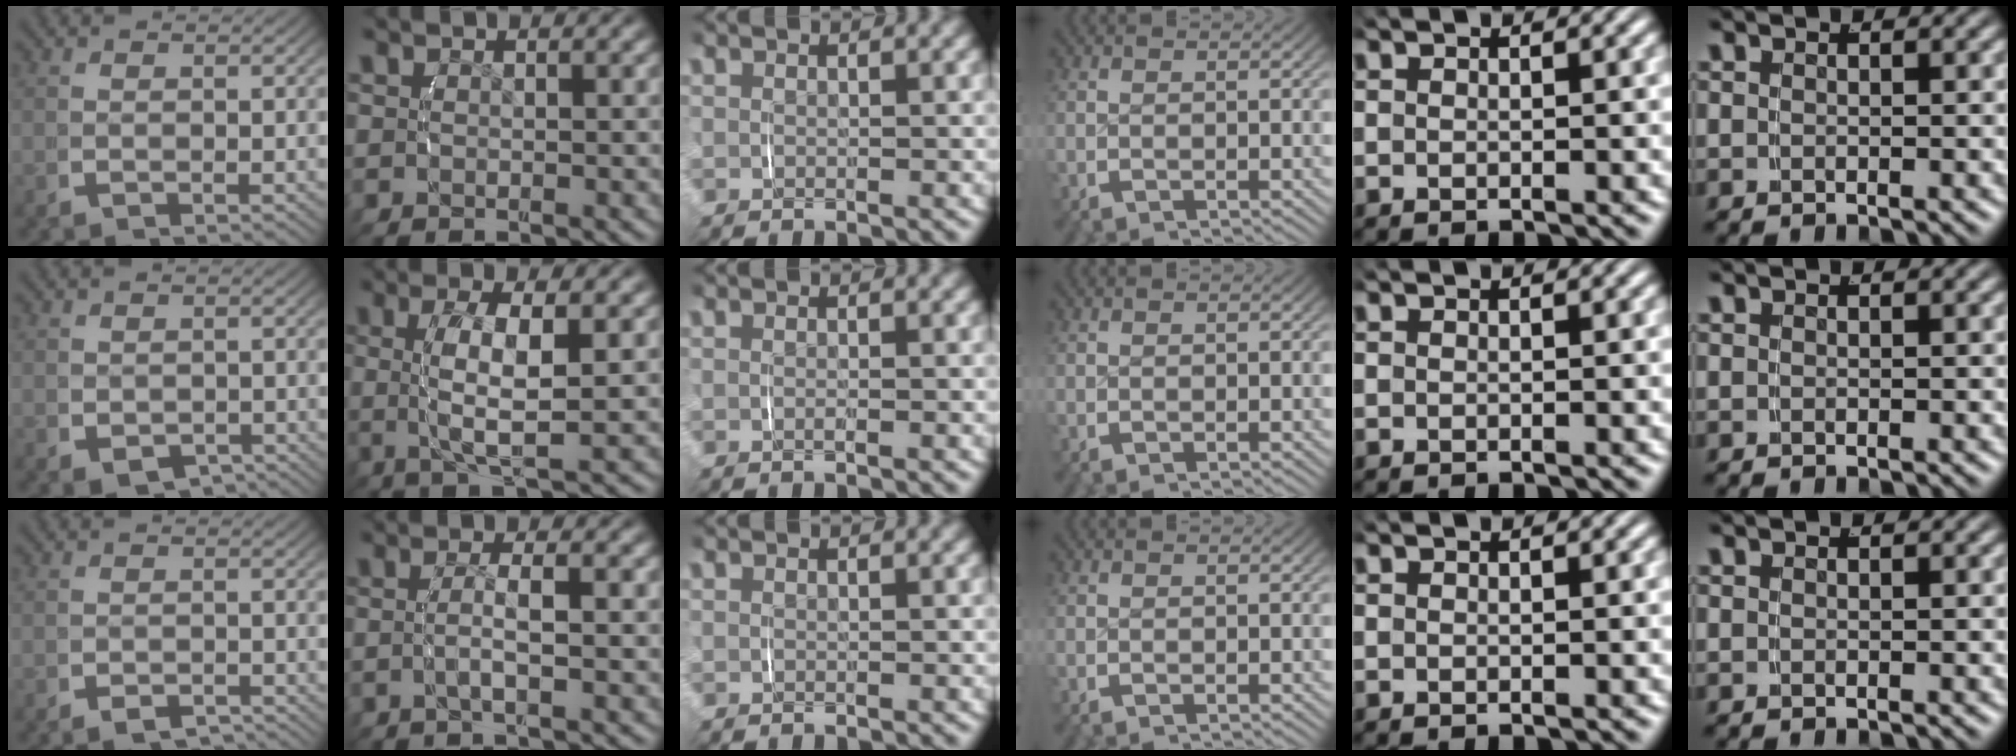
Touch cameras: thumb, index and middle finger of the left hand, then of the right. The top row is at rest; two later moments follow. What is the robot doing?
{"motion": "lift_and_place", "object": "toothpaste"}